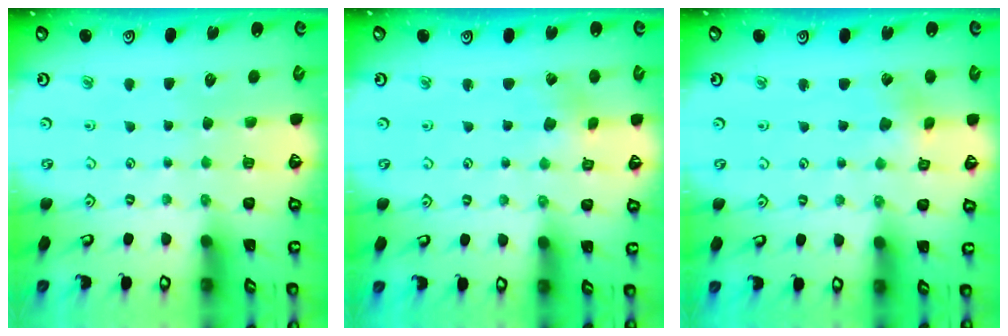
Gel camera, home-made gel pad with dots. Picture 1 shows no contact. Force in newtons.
{"total": 2.2, "press": 2.2, "slide": 0.4}
{"total": 1.9, "press": 1.9, "slide": 0.1}